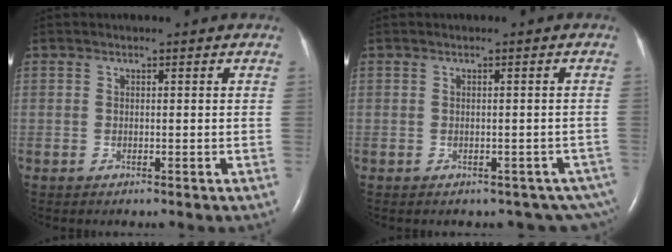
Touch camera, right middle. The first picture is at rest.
{"total": 11.6, "force": [-9.8, 5.4, 3.0], "torque": [-0.034, 0.021, -0.095]}